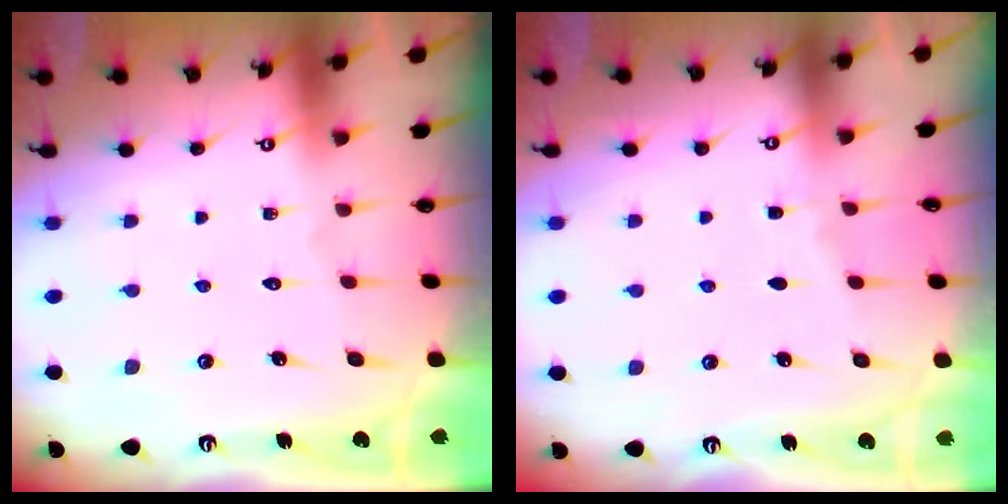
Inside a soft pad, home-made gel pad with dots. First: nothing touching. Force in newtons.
{"total": 2.8, "press": 2.8, "slide": 0.4}